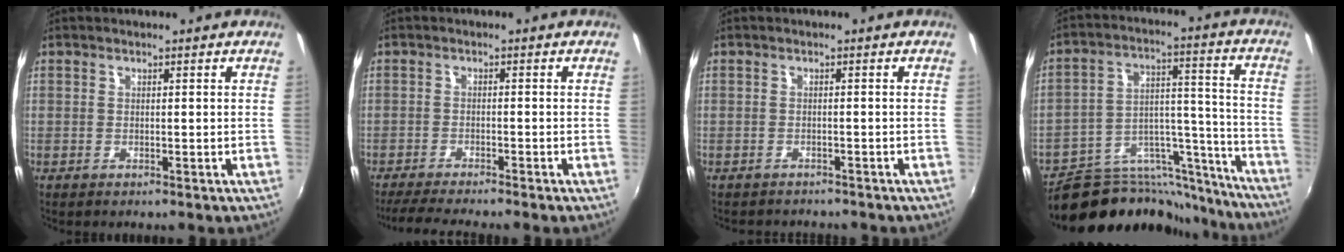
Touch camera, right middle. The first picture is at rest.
{"total": 6.4, "force": [-5.7, -0.6, 2.8], "torque": [-0.073, -0.014, -0.094]}
{"total": 3.0, "force": [-2.8, 1.1, 0.4], "torque": [-0.018, -0.007, -0.043]}
{"total": 19.6, "force": [-17.3, 7.6, 5.1], "torque": [-0.071, 0.058, -0.247]}